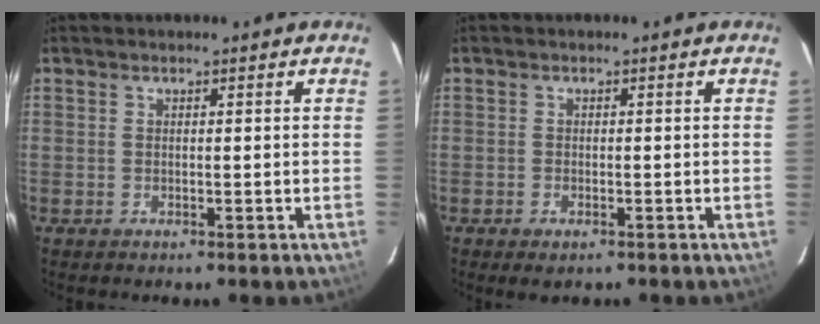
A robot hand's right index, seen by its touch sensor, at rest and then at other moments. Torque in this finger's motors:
{"motor_torque": [0.30, -0.18, 0.13, 0.00]}